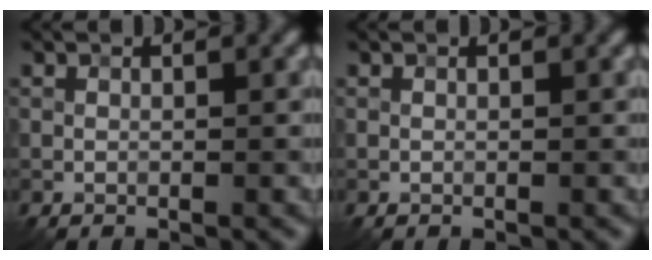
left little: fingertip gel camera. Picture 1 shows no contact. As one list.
[{"total": 0.0}]